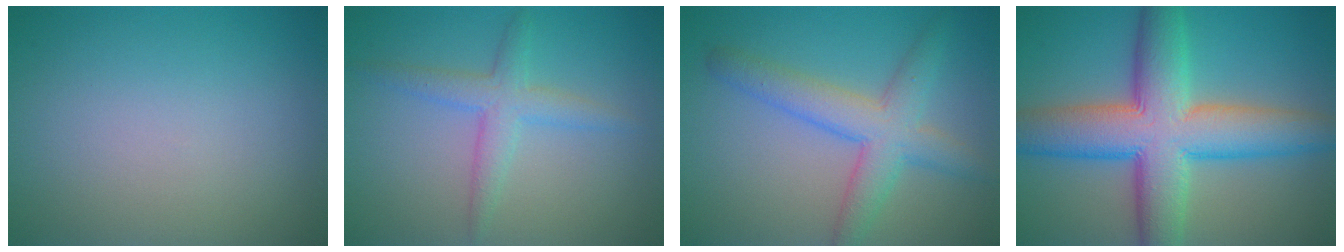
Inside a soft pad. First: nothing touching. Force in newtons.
{"total": 2.9, "press": 2.9, "slide": 0.2}
{"total": 4.9, "press": 4.9, "slide": 0.1}
{"total": 11.0, "press": 11.0, "slide": 0.5}